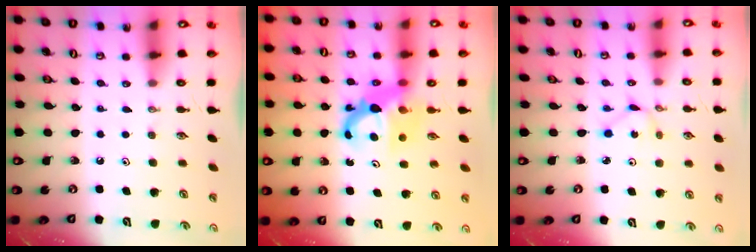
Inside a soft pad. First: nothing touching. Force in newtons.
{"total": 6.9, "press": 6.9, "slide": 0.5}
{"total": 1.6, "press": 1.6, "slide": 0.2}